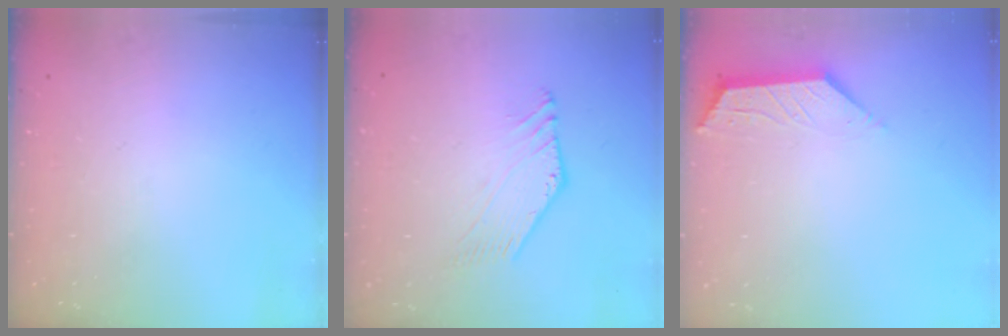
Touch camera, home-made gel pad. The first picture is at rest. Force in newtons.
{"total": 0.0}
{"total": 2.8, "press": 2.8, "slide": 0.5}